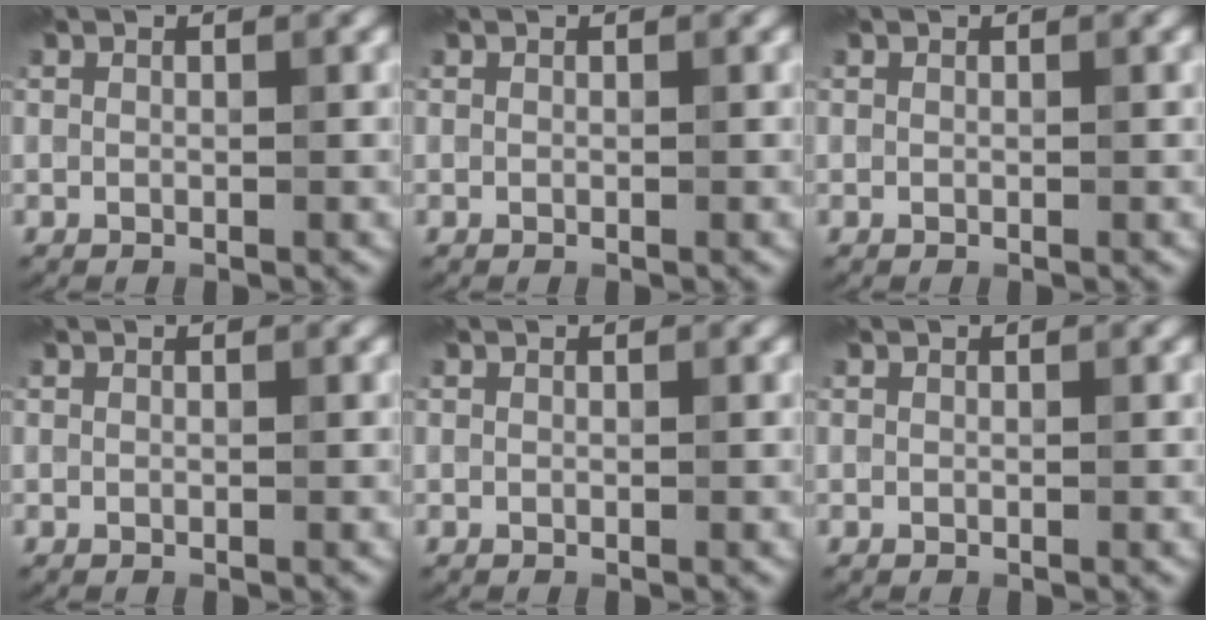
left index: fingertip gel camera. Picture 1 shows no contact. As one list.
[{"total": 0.0}, {"total": 0.0}, {"total": 0.0}, {"total": 0.0}, {"total": 0.0}]